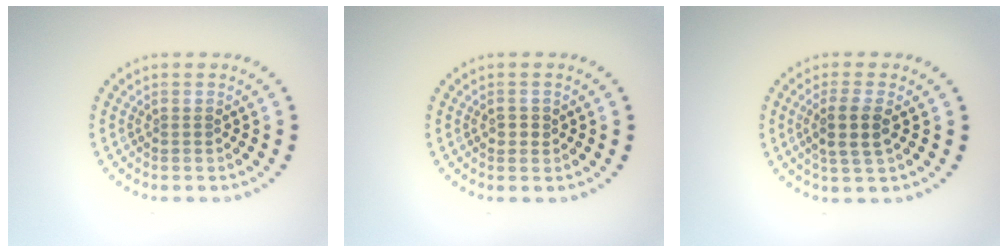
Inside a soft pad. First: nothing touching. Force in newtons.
{"total": 1.1, "press": 1.0, "slide": 0.2}
{"total": 2.8, "press": 2.5, "slide": 1.2}